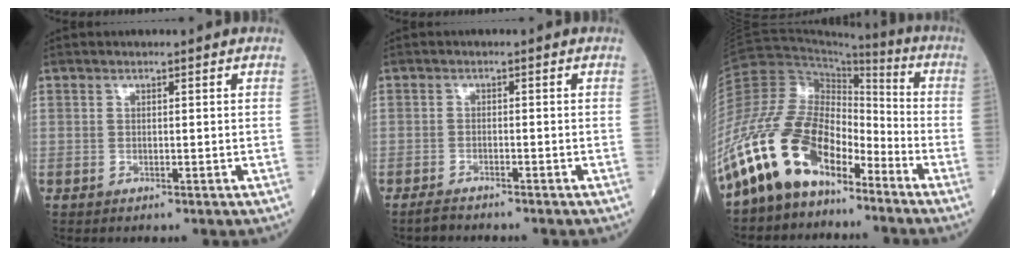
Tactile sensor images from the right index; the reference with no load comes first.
{"total": 1.9, "force": [-1.8, 0.2, 0.4], "torque": [-0.013, -0.003, -0.032]}
{"total": 16.7, "force": [-11.6, 7.7, 9.2], "torque": [-0.200, 0.033, -0.223]}